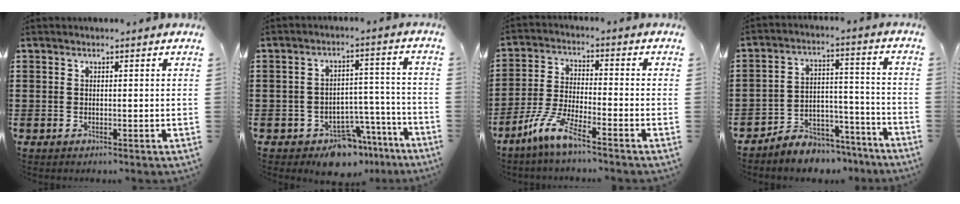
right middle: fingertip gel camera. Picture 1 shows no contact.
{"total": 7.1, "force": [-6.3, 2.6, 1.9], "torque": [-0.025, 0.031, -0.116]}
{"total": 7.1, "force": [-5.3, 0.5, 4.6], "torque": [-0.114, -0.012, -0.105]}
{"total": 5.7, "force": [-5.4, 1.6, 0.2], "torque": [-0.003, 0.018, -0.108]}